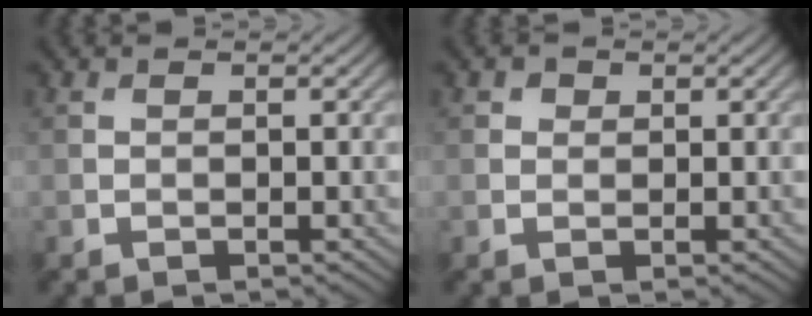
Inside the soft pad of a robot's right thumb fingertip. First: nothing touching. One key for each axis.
{"total": 0.9, "fx": 0.4, "fy": 0.8, "fz": 0.3, "tx": -0.002, "ty": -0.002, "tz": 0.004}